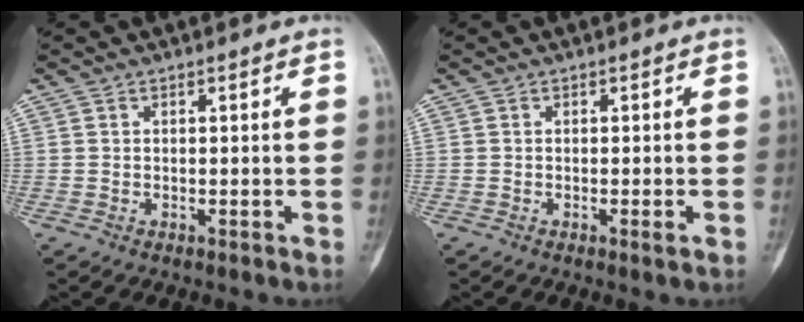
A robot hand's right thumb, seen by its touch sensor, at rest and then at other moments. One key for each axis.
{"total": 1.2, "fx": -0.5, "fy": 0.1, "fz": 1.1, "tx": -0.016, "ty": -0.003, "tz": -0.006}